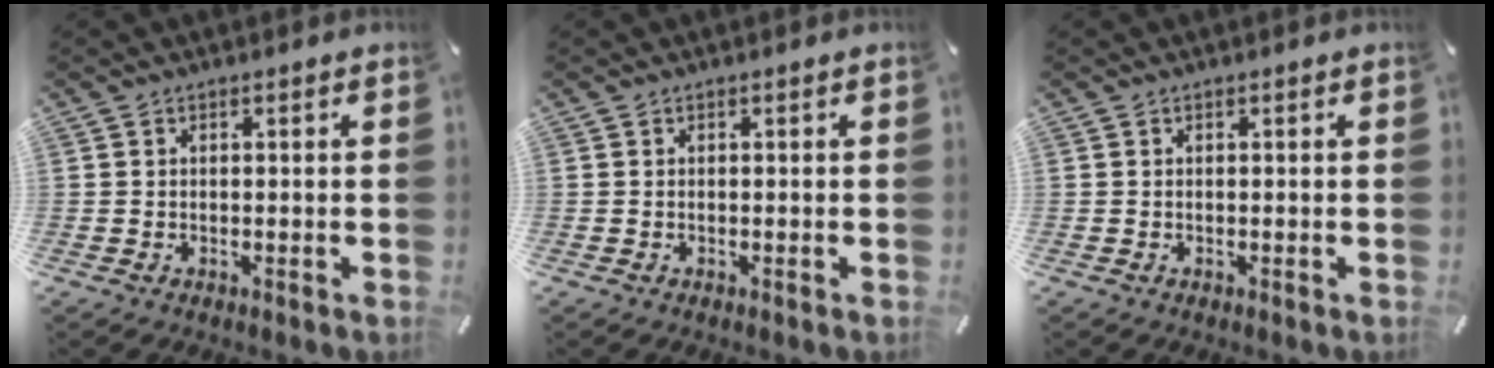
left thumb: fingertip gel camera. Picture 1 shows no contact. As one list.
[{"total": 0.0}, {"total": 0.0}]